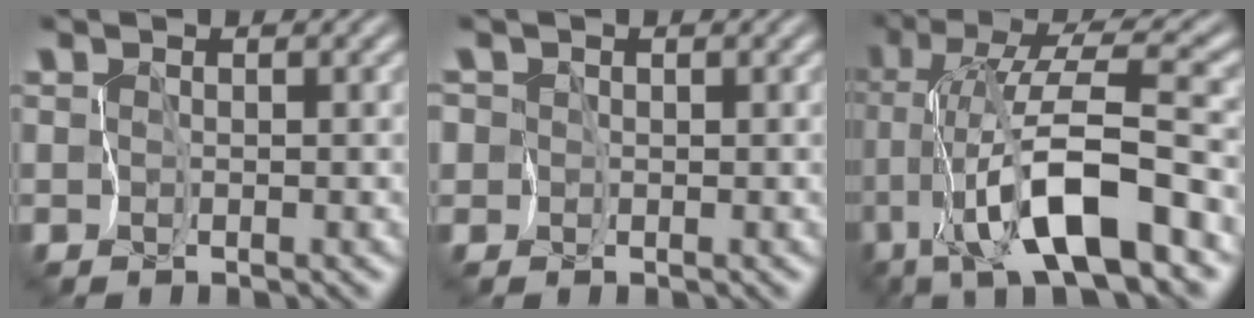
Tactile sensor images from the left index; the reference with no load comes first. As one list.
[{"total": 3.2, "force": [0.0, 3.1, 0.9], "torque": [-0.028, 0.015, -0.038]}, {"total": 9.9, "force": [-3.5, 1.0, 9.2], "torque": [-0.162, 0.023, -0.071]}]